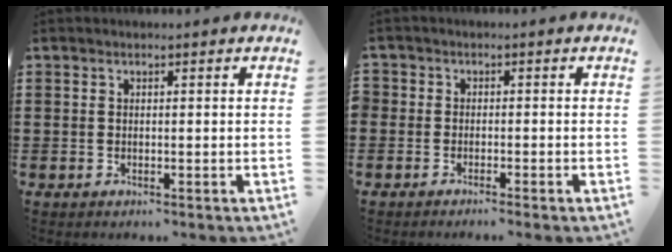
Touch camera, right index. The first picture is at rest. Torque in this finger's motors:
{"motor_torque": [0.07, 0.01, -0.01, 0.01]}